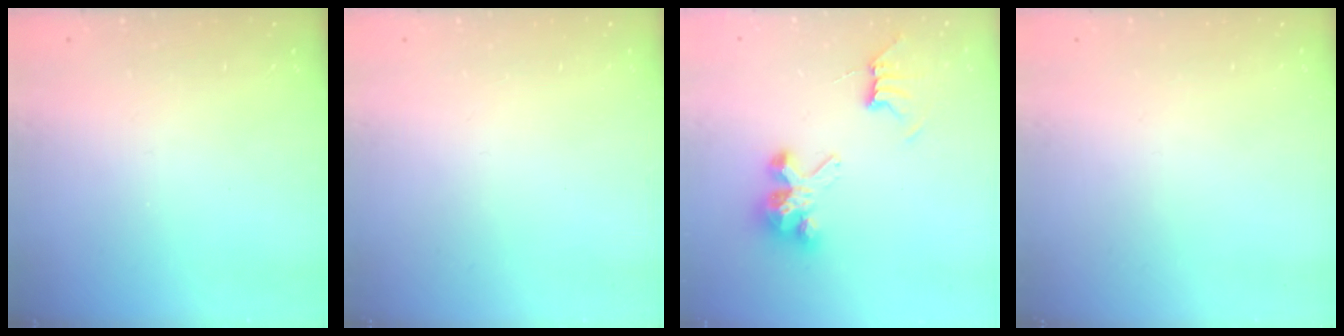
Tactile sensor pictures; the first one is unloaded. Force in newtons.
{"total": 0.0}
{"total": 7.7, "press": 7.7, "slide": 0.3}
{"total": 0.0}